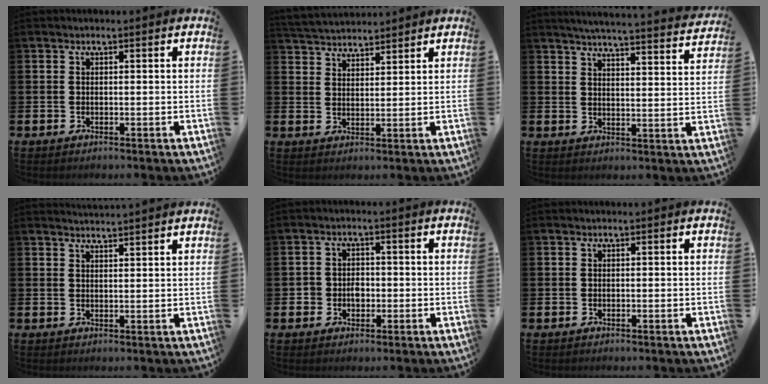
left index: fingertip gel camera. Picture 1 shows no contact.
{"total": 3.9, "force": [3.8, 0.7, 0.0], "torque": [-0.020, -0.015, 0.072]}
{"total": 5.2, "force": [5.0, -0.2, 1.2], "torque": [-0.030, -0.041, 0.084]}
{"total": 2.6, "force": [2.6, -0.4, 0.0], "torque": [-0.004, -0.014, 0.048]}
{"total": 2.4, "force": [-0.6, 2.2, 0.8], "torque": [-0.006, 0.001, -0.020]}
{"total": 0.0}